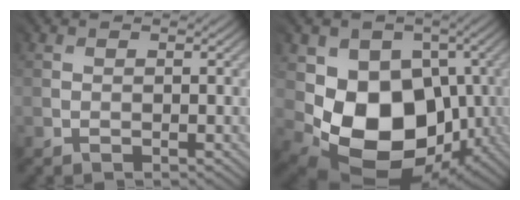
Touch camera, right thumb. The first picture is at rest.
{"total": 12.2, "force": [-1.3, 9.6, 7.4], "torque": [-0.118, -0.034, -0.017]}